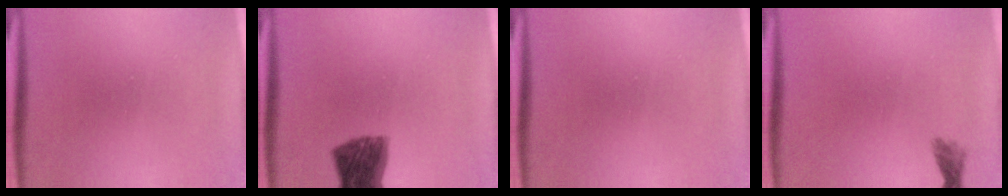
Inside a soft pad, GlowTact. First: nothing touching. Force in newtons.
{"total": 8.8}
{"total": 0.0}
{"total": 1.6}